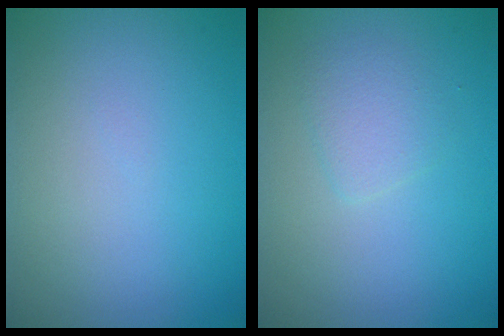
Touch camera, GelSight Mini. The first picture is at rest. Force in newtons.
{"total": 1.8, "press": 1.8, "slide": 0.0}